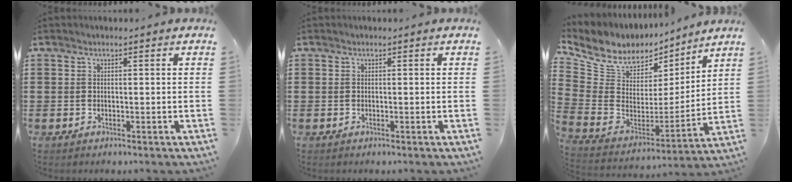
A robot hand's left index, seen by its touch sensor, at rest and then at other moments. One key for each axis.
{"total": 0.0}
{"total": 7.4, "fx": 5.9, "fy": 4.0, "fz": 2.0, "tx": -0.081, "ty": -0.045, "tz": 0.105}